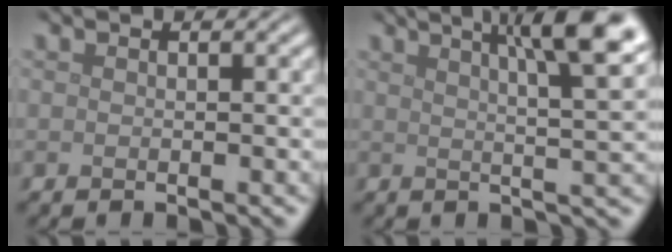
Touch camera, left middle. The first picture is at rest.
{"total": 10.1, "force": [4.7, 2.7, 8.5], "torque": [-0.077, 0.038, 0.052]}